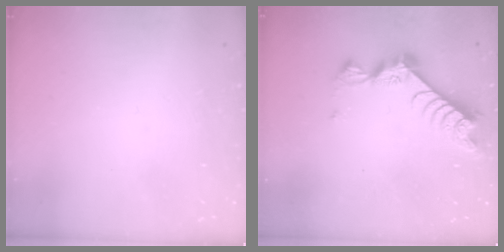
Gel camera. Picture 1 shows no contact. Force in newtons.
{"total": 9.4, "press": 9.4, "slide": 0.9}